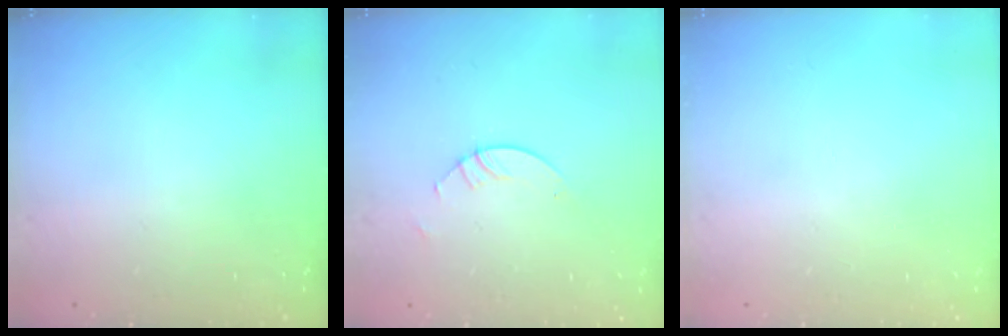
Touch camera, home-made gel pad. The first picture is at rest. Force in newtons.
{"total": 3.0, "press": 2.9, "slide": 0.3}
{"total": 0.0}